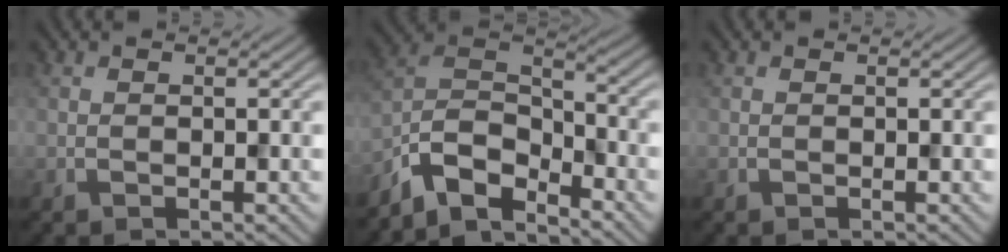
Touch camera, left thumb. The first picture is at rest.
{"total": 8.9, "force": [-7.1, 3.1, 4.4], "torque": [-0.087, 0.001, -0.156]}
{"total": 0.0}